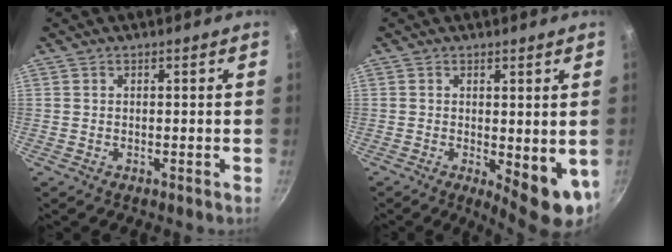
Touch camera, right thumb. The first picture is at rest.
{"total": 8.5, "force": [-0.5, 3.2, 7.8], "torque": [-0.086, -0.013, 0.002]}